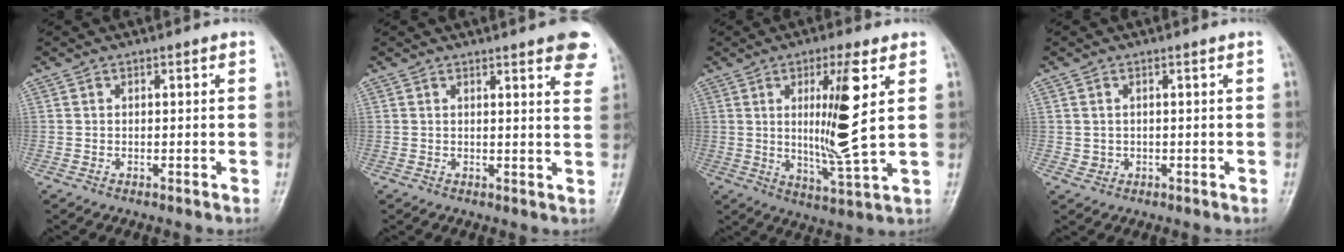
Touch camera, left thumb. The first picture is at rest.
{"total": 8.0, "force": [5.4, 1.4, 5.7], "torque": [-0.049, -0.017, 0.052]}
{"total": 12.1, "force": [2.9, 1.0, 11.7], "torque": [-0.212, -0.033, 0.053]}
{"total": 1.0, "force": [0.1, 0.9, 0.4], "torque": [-0.005, -0.002, 0.007]}